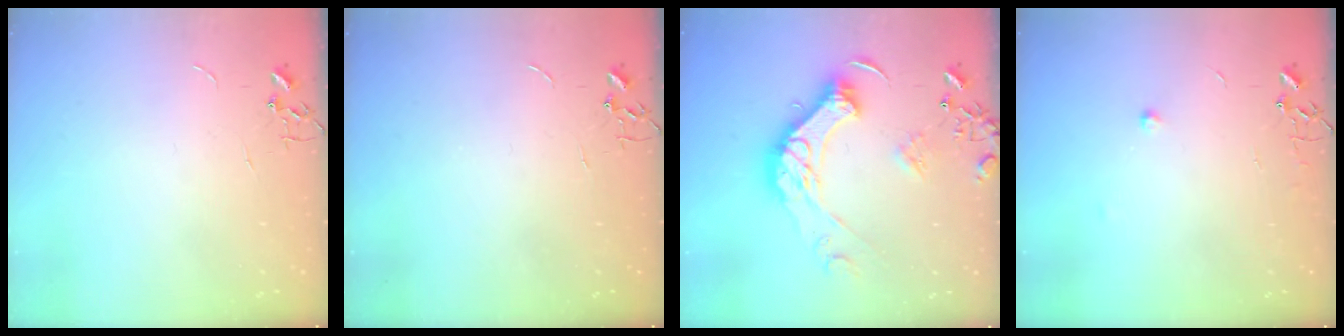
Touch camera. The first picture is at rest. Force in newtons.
{"total": 0.0}
{"total": 18.7, "press": 18.5, "slide": 2.6}
{"total": 6.2, "press": 6.2, "slide": 0.5}